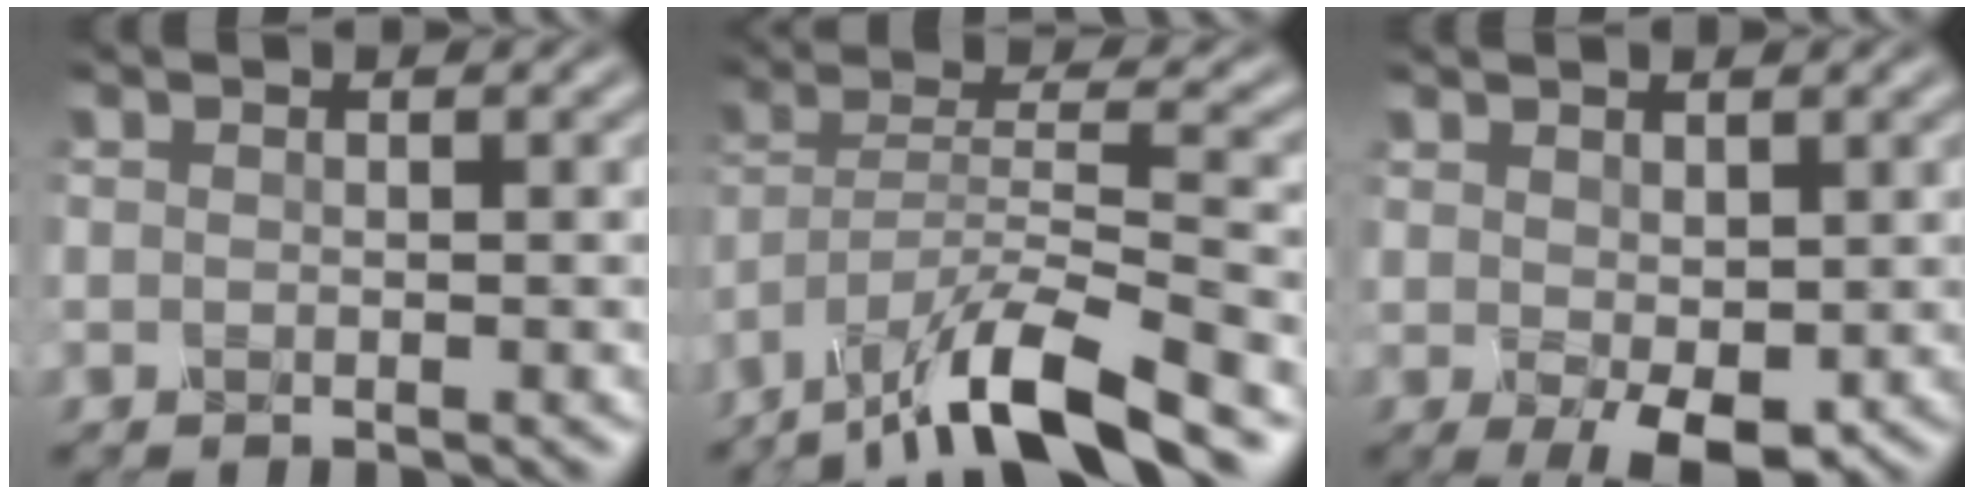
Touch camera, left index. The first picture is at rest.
{"total": 10.4, "force": [-7.8, 2.0, 6.6], "torque": [-0.113, 0.006, -0.148]}
{"total": 3.1, "force": [0.1, 1.7, 2.6], "torque": [-0.049, -0.010, 0.011]}